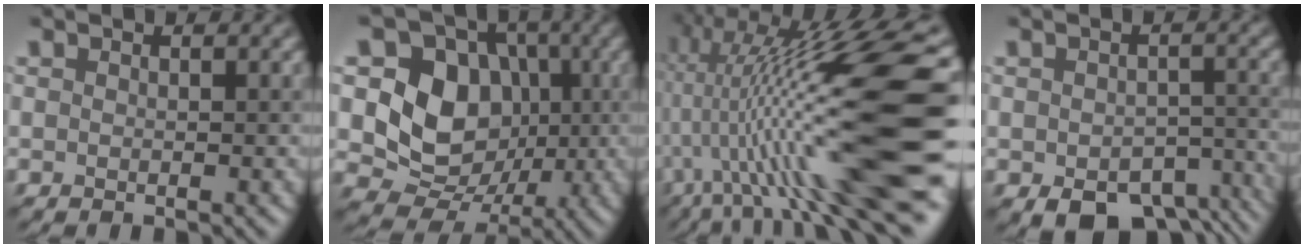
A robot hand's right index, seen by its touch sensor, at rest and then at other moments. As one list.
[{"total": 8.5, "force": [0.4, 7.3, 4.3], "torque": [-0.068, -0.010, 0.000]}, {"total": 16.4, "force": [0.8, 3.4, 16.1], "torque": [-0.291, 0.013, 0.022]}, {"total": 7.9, "force": [-4.7, 4.3, 4.6], "torque": [-0.063, -0.031, -0.058]}]